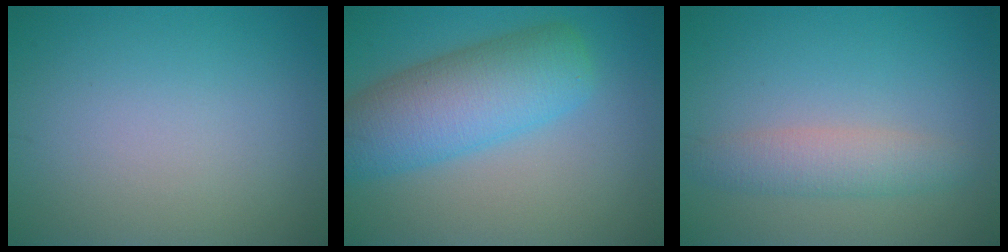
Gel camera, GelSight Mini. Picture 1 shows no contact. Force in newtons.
{"total": 7.8, "press": 7.8, "slide": 0.2}
{"total": 3.0, "press": 3.0, "slide": 0.0}